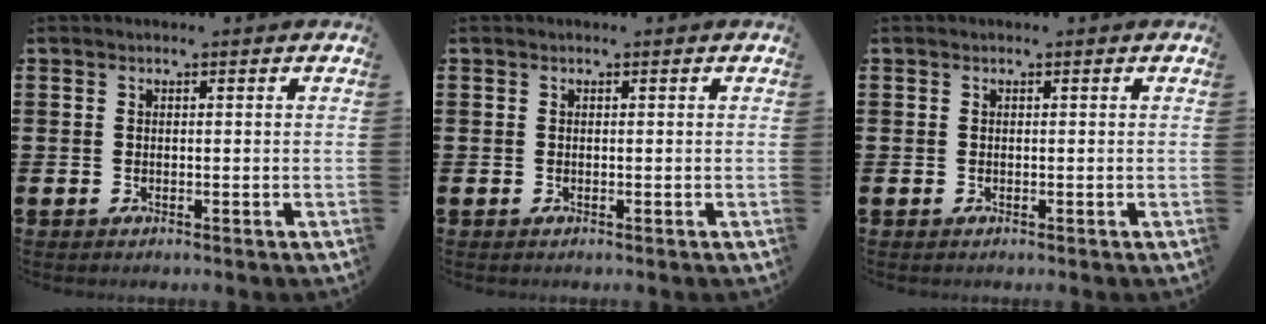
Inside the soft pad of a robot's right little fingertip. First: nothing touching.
{"total": 0.0}
{"total": 0.0}